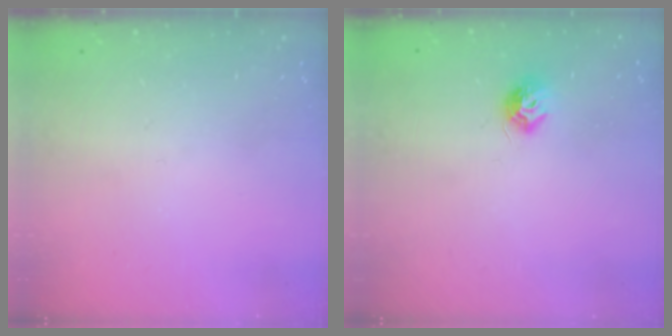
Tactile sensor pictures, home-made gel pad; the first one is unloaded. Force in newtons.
{"total": 7.0, "press": 6.9, "slide": 0.5}